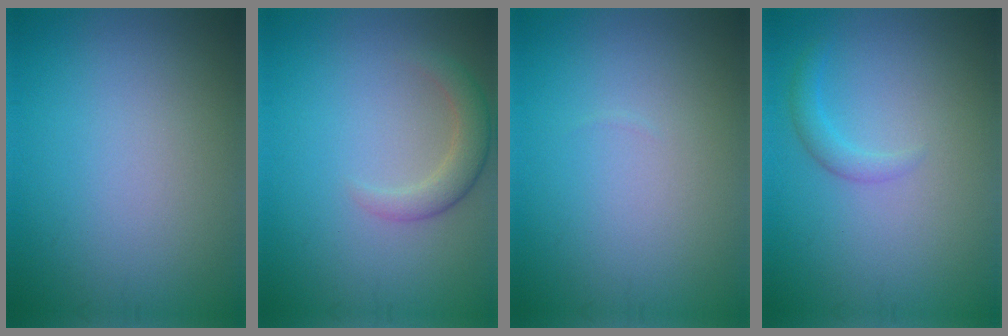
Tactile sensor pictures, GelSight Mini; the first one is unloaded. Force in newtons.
{"total": 2.5, "press": 2.5, "slide": 0.2}
{"total": 0.0}
{"total": 1.5, "press": 1.5, "slide": 0.0}